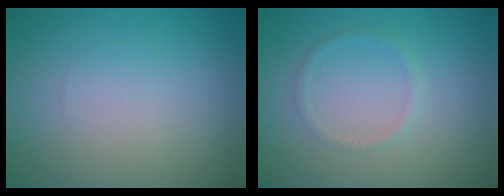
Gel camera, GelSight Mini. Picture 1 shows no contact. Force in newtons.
{"total": 1.0, "press": 0.9, "slide": 0.0}